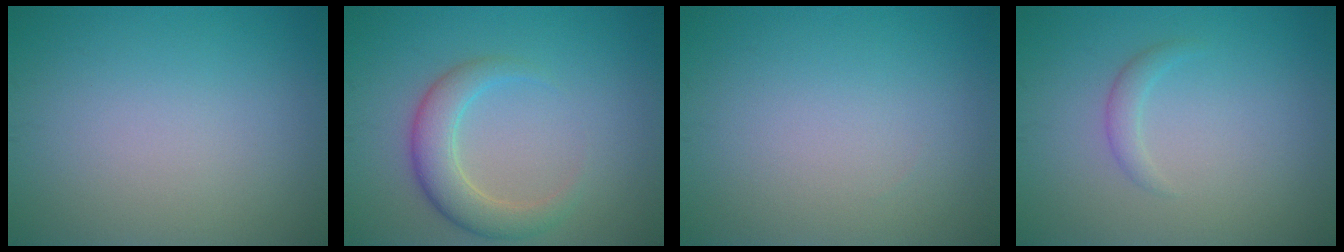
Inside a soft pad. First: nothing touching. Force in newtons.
{"total": 4.1, "press": 4.1, "slide": 0.3}
{"total": 0.0}
{"total": 1.3, "press": 1.3, "slide": 0.0}